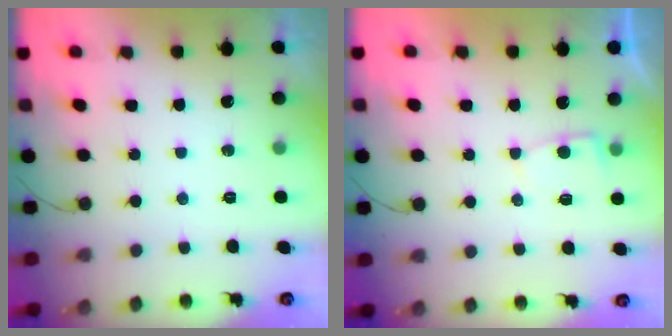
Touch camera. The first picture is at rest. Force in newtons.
{"total": 2.7, "press": 2.7, "slide": 0.4}